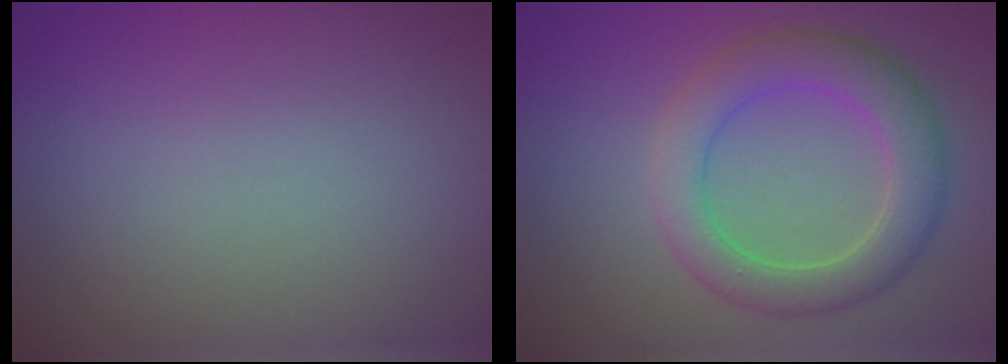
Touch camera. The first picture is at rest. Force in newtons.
{"total": 5.3, "press": 5.3, "slide": 0.0}